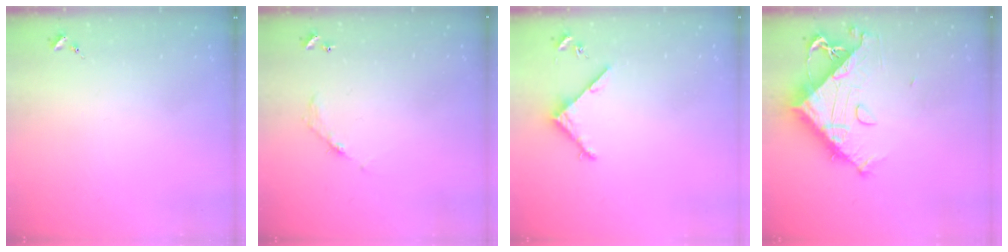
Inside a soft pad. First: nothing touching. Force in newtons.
{"total": 5.8, "press": 5.8, "slide": 0.2}
{"total": 3.6, "press": 3.6, "slide": 0.3}
{"total": 13.1, "press": 13.0, "slide": 1.5}